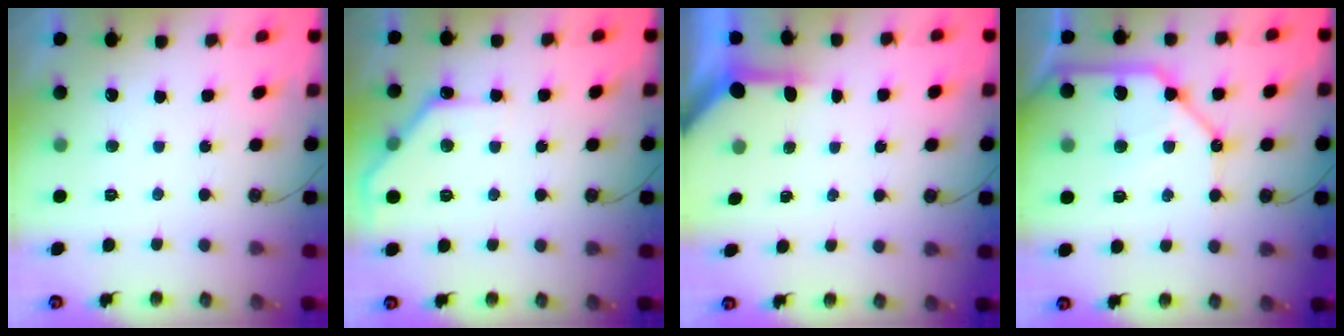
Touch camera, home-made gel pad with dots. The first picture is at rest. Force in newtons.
{"total": 9.8, "press": 9.8, "slide": 0.2}
{"total": 3.4, "press": 3.3, "slide": 0.4}
{"total": 17.9, "press": 17.8, "slide": 1.9}